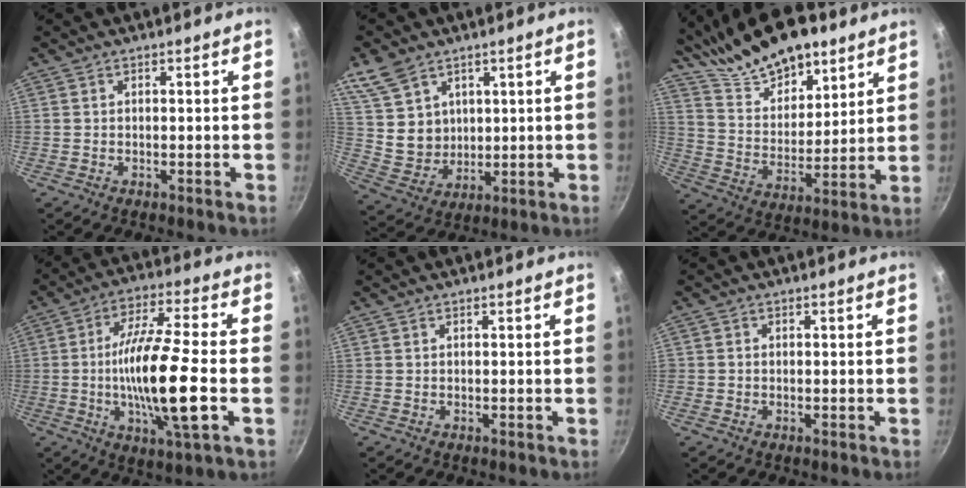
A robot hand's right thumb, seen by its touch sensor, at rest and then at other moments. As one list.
[{"total": 10.8, "force": [5.8, 8.0, 4.5], "torque": [-0.060, -0.025, 0.128]}, {"total": 20.4, "force": [14.5, 9.2, 11.1], "torque": [-0.149, -0.065, 0.253]}, {"total": 17.3, "force": [-2.6, 3.3, 16.8], "torque": [-0.300, 0.014, -0.053]}, {"total": 0.0}, {"total": 0.6, "force": [-0.3, 0.5, 0.2], "torque": [-0.005, 0.002, -0.006]}]